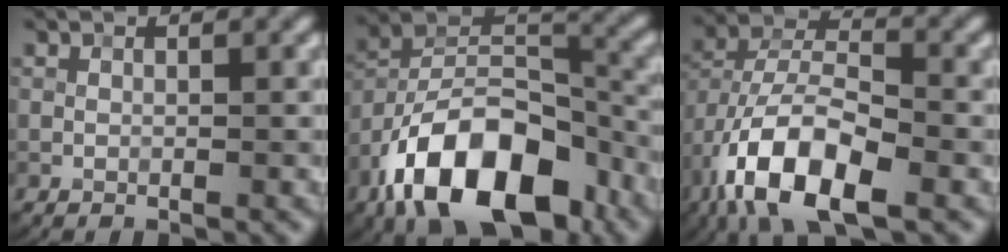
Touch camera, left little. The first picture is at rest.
{"total": 14.5, "force": [-8.8, 6.8, 9.3], "torque": [-0.156, 0.008, -0.165]}
{"total": 10.9, "force": [-5.9, 4.6, 7.9], "torque": [-0.157, 0.005, -0.113]}